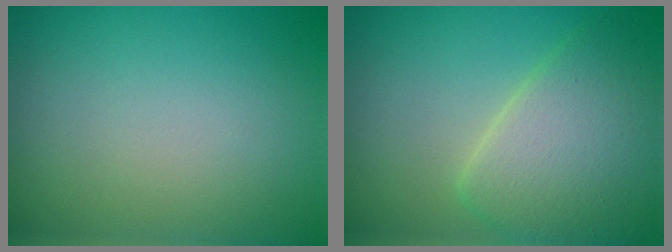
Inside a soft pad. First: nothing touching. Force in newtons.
{"total": 6.3, "press": 6.3, "slide": 0.2}